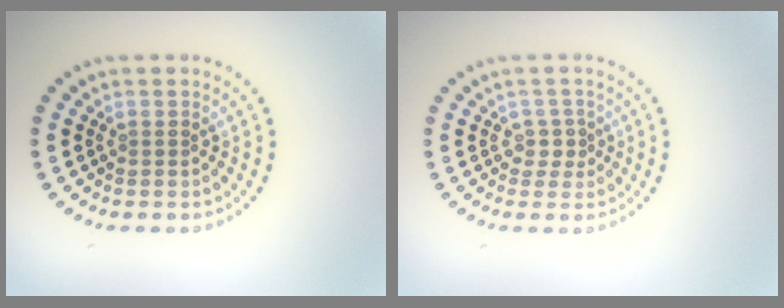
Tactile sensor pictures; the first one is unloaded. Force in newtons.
{"total": 1.6, "press": 1.3, "slide": 0.9}